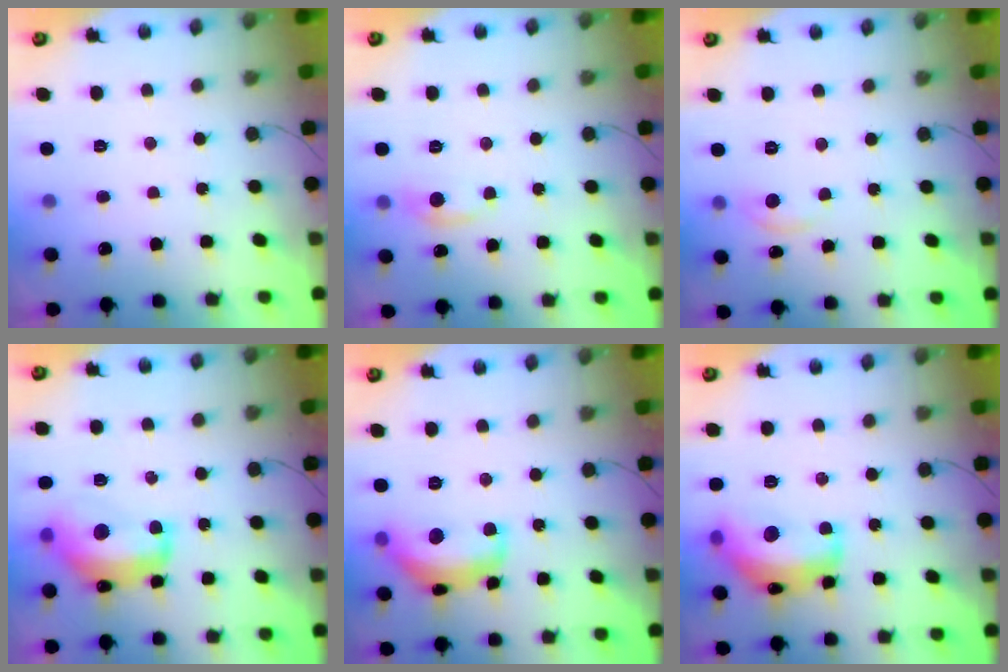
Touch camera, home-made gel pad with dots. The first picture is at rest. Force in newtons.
{"total": 6.0, "press": 5.9, "slide": 0.6}
{"total": 3.0, "press": 3.0, "slide": 0.3}
{"total": 13.7, "press": 13.7, "slide": 1.1}
{"total": 14.9, "press": 14.8, "slide": 0.9}
{"total": 17.4, "press": 17.4, "slide": 0.8}